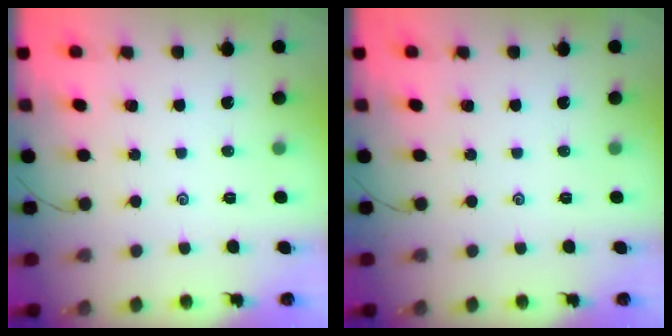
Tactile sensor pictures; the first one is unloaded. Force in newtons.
{"total": 0.0}